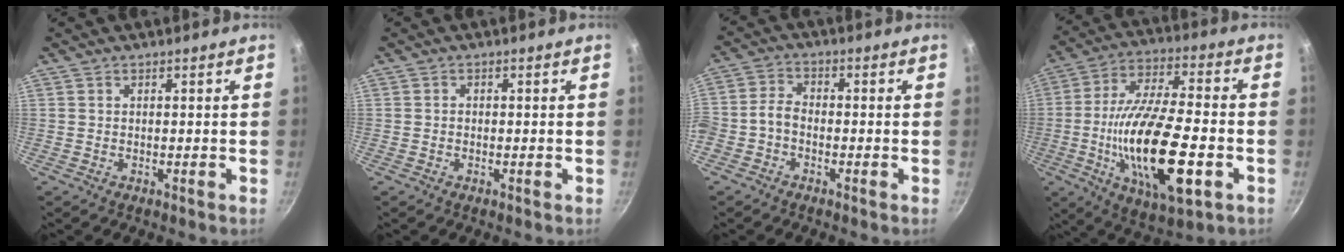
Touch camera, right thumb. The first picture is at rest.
{"total": 0.6, "force": [-0.2, 0.6, 0.2], "torque": [-0.004, 0.004, -0.004]}
{"total": 4.5, "force": [-2.1, 3.1, 2.6], "torque": [-0.055, 0.031, -0.053]}
{"total": 22.1, "force": [-5.4, 7.8, 19.9], "torque": [-0.362, 0.015, -0.096]}